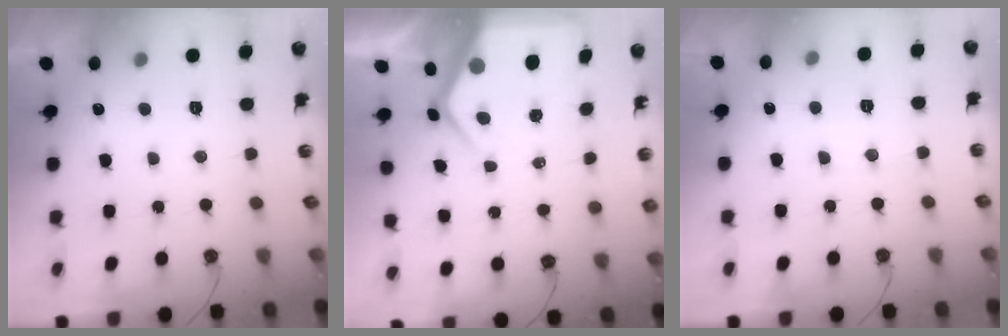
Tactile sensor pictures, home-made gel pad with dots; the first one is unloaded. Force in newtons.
{"total": 8.8, "press": 8.8, "slide": 0.9}
{"total": 4.4, "press": 4.4, "slide": 0.7}